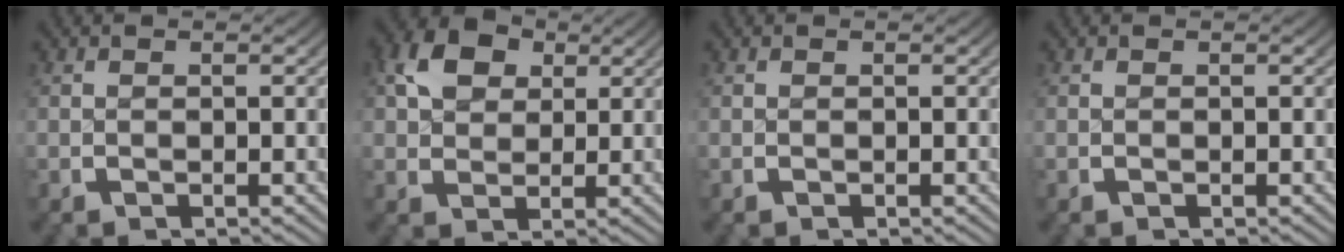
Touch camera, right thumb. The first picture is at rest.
{"total": 6.8, "force": [3.1, 4.8, 3.8], "torque": [-0.072, -0.005, 0.057]}
{"total": 0.0}
{"total": 0.0}